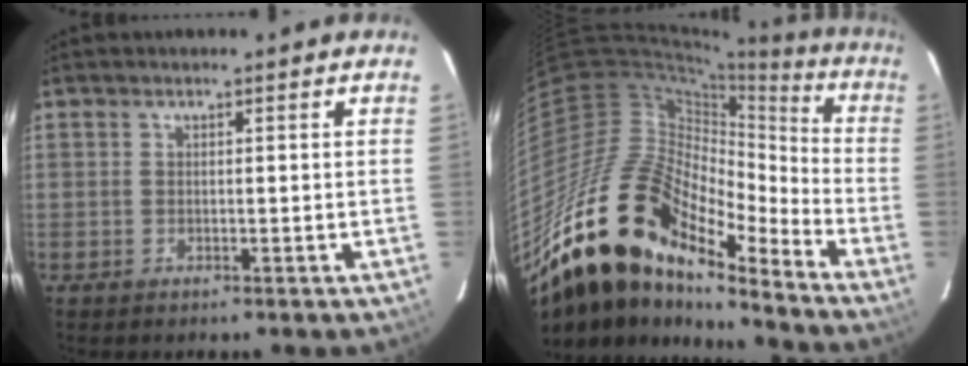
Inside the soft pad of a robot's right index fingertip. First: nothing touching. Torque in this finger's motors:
{"motor_torque": [0.85, -1.17, 0.14, -0.07]}